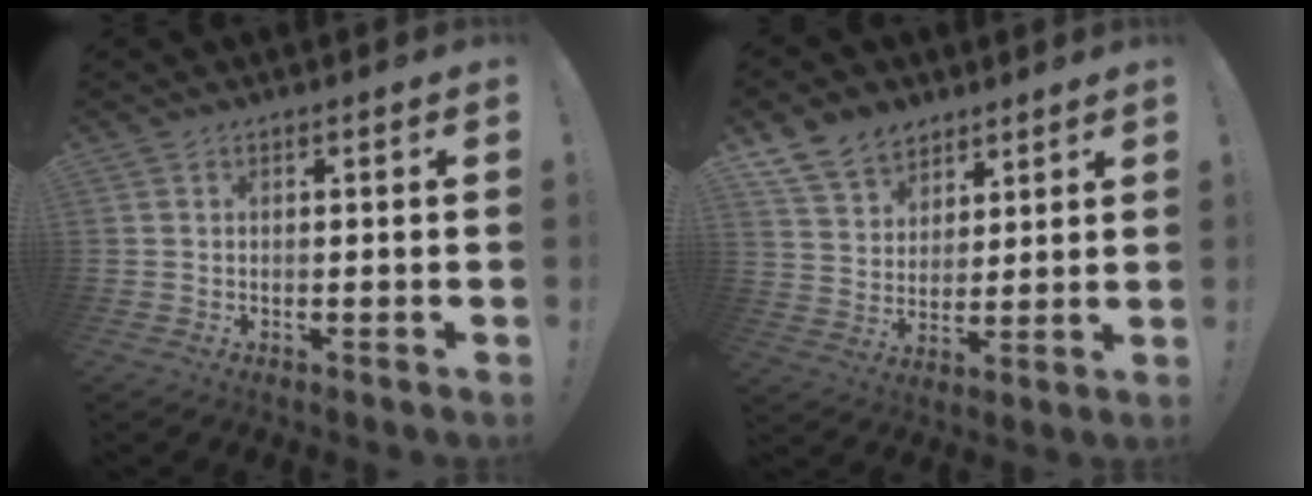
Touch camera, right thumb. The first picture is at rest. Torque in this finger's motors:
{"motor_torque": [0.04, 0.10, 0.18, 0.17, 0.00]}